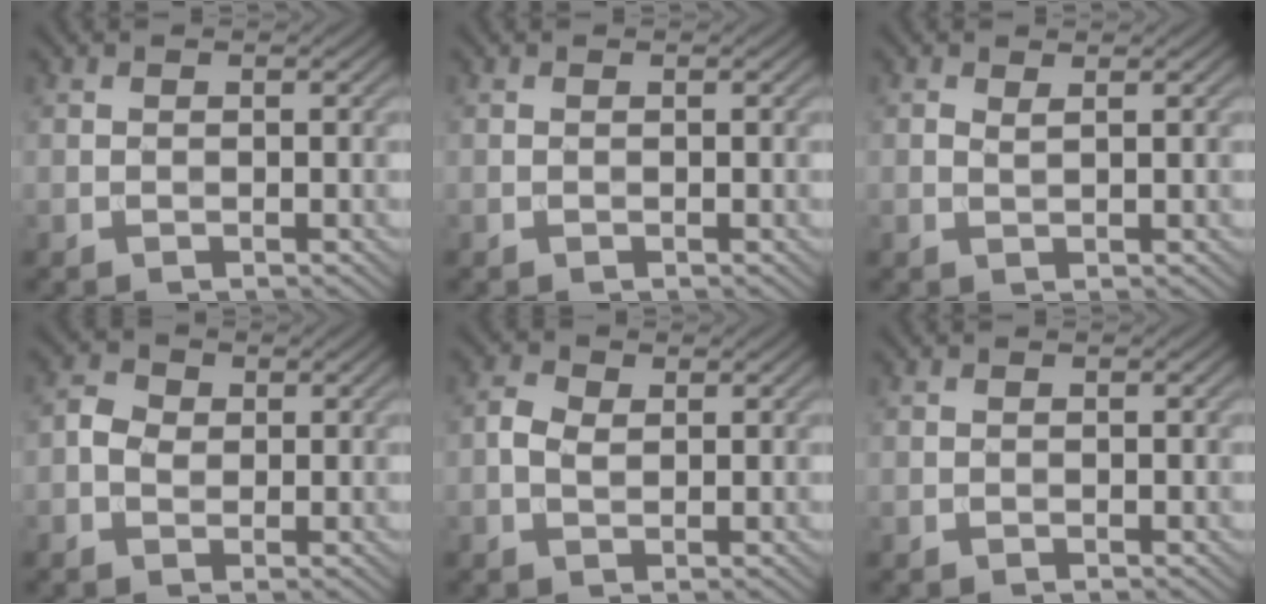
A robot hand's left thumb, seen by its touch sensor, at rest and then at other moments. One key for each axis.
{"total": 0.0}
{"total": 0.9, "fx": 0.6, "fy": 0.1, "fz": 0.7, "tx": -0.016, "ty": 0.001, "tz": 0.010}
{"total": 2.5, "fx": 0.1, "fy": 2.1, "fz": 1.4, "tx": -0.032, "ty": 0.004, "tz": -0.004}
{"total": 2.3, "fx": 0.4, "fy": 1.5, "fz": 1.7, "tx": -0.041, "ty": 0.003, "tz": 0.004}
{"total": 0.0}